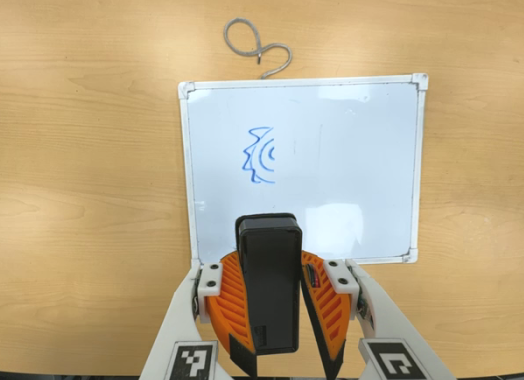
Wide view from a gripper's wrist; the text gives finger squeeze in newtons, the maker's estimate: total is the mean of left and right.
{"total": 11.2, "left": 10.6, "right": 11.7}